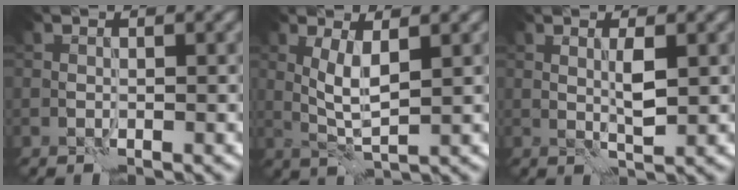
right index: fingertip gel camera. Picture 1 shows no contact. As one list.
[{"total": 3.0, "force": [1.0, 0.7, 2.8], "torque": [-0.061, -0.004, 0.023]}, {"total": 1.7, "force": [0.8, 0.1, 1.5], "torque": [-0.029, -0.002, 0.015]}]